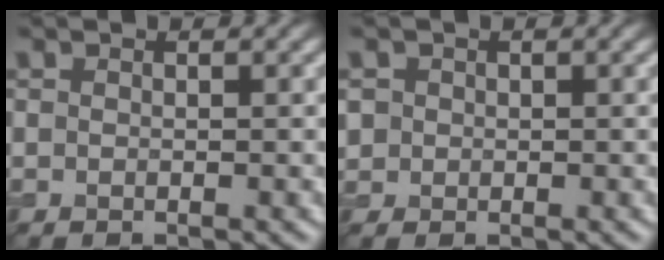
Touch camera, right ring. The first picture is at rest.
{"total": 1.4, "force": [0.2, 1.4, 0.2], "torque": [-0.001, -0.004, 0.005]}